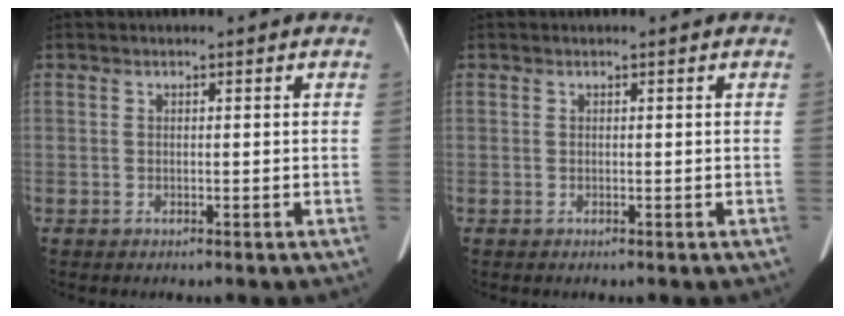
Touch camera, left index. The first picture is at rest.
{"total": 0.0}